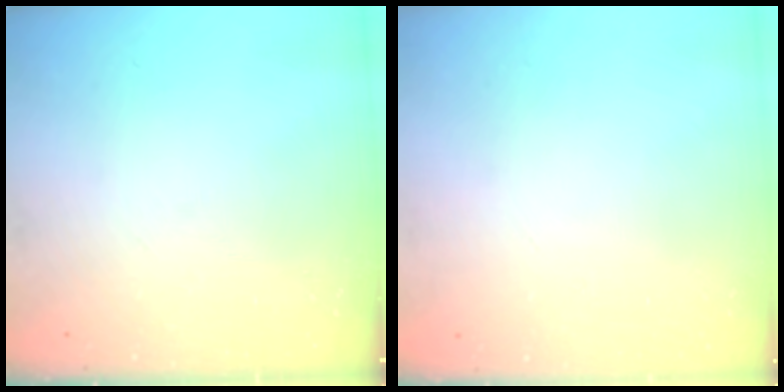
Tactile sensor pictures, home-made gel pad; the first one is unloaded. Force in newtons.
{"total": 1.7, "press": 1.6, "slide": 0.2}